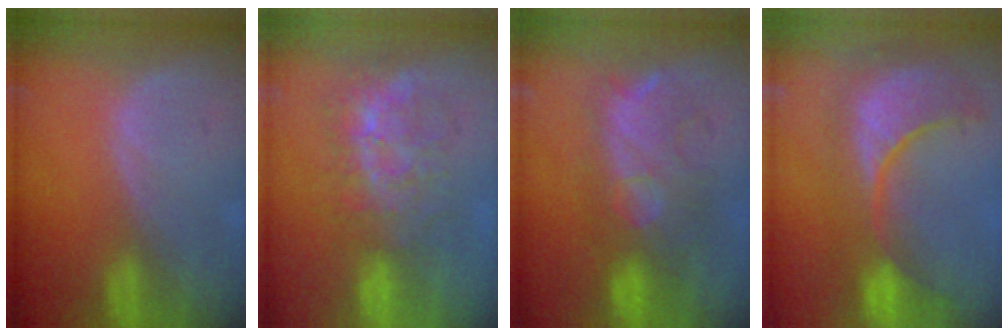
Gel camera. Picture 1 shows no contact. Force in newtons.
{"total": 8.1, "press": 7.3, "slide": 3.7}
{"total": 8.6, "press": 8.5, "slide": 0.7}
{"total": 11.8, "press": 10.8, "slide": 4.8}